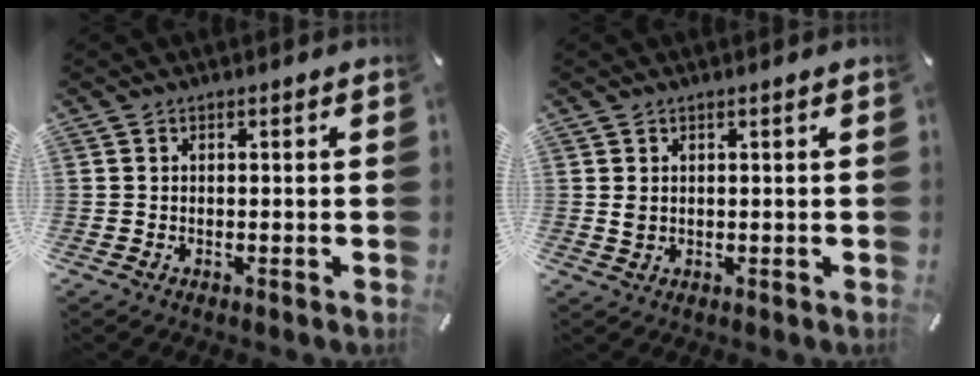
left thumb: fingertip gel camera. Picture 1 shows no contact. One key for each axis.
{"total": 1.4, "fx": 0.7, "fy": 1.0, "fz": 0.8, "tx": -0.017, "ty": 0.003, "tz": 0.011}